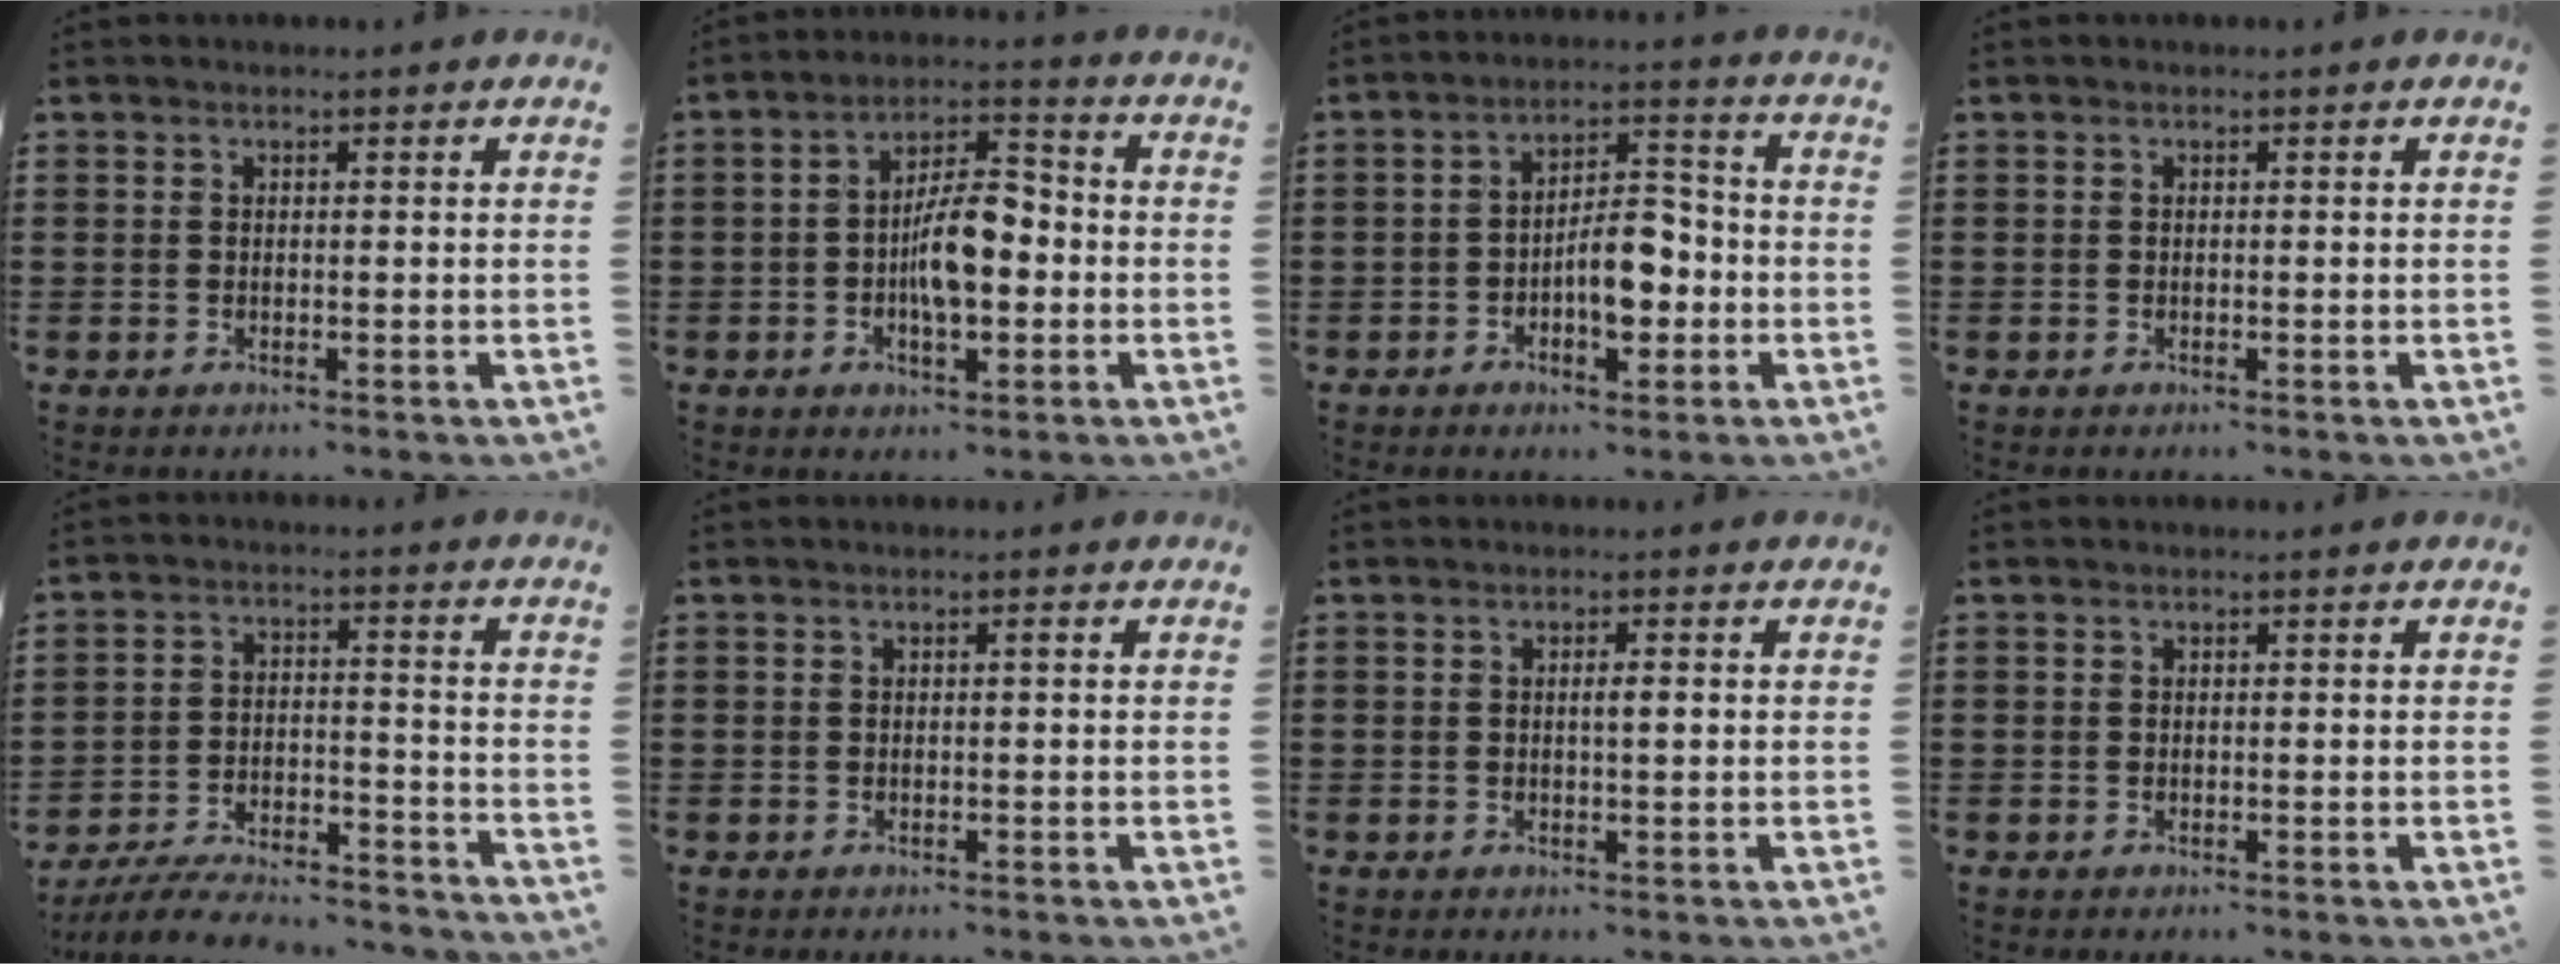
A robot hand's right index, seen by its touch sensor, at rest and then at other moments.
{"total": 8.2, "force": [-1.2, 3.5, 7.3], "torque": [-0.136, 0.005, -0.028]}
{"total": 7.5, "force": [-2.1, 3.8, 6.1], "torque": [-0.080, 0.004, -0.042]}
{"total": 0.0}
{"total": 7.1, "force": [-6.7, 0.8, 2.0], "torque": [-0.037, 0.011, -0.130]}
{"total": 0.5, "force": [0.1, 0.0, 0.5], "torque": [-0.009, 0.000, 0.001]}
{"total": 1.4, "force": [0.1, 0.2, 1.4], "torque": [-0.025, 0.001, 0.000]}
{"total": 0.0}